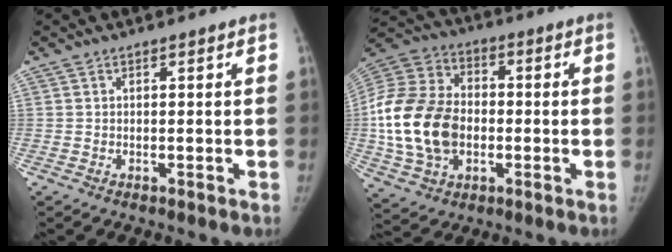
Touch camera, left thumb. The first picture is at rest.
{"total": 20.5, "force": [-2.1, 14.8, 14.0], "torque": [-0.276, 0.018, -0.035]}